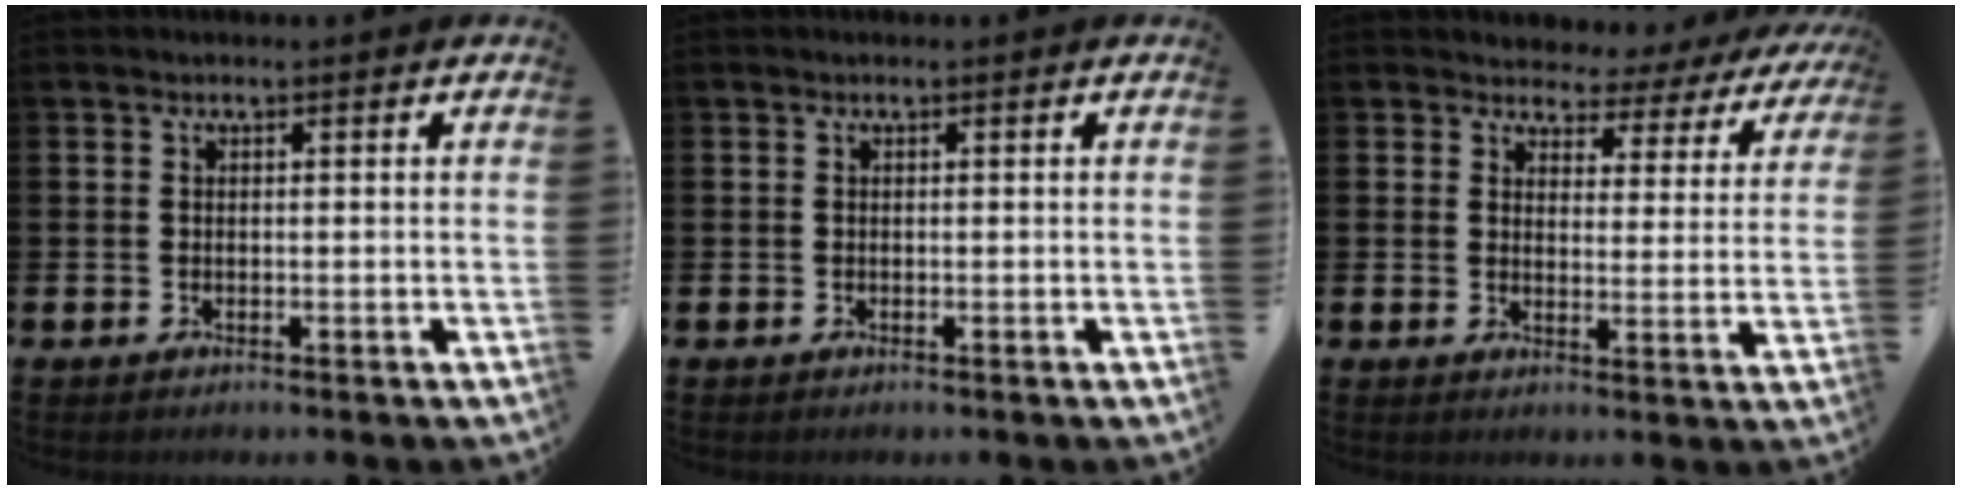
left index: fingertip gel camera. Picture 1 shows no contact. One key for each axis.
{"total": 0.0}
{"total": 3.0, "fx": 2.6, "fy": 1.5, "fz": 0.0, "tx": -0.019, "ty": -0.031, "tz": 0.037}